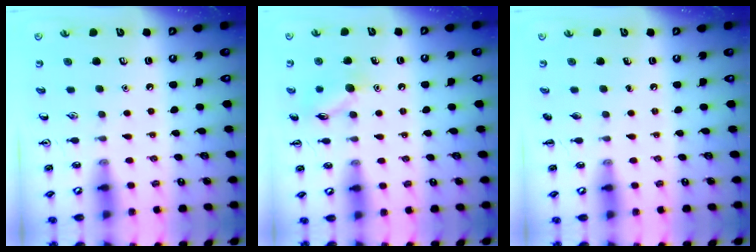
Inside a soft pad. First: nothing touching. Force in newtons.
{"total": 8.7, "press": 8.7, "slide": 0.5}
{"total": 0.0}